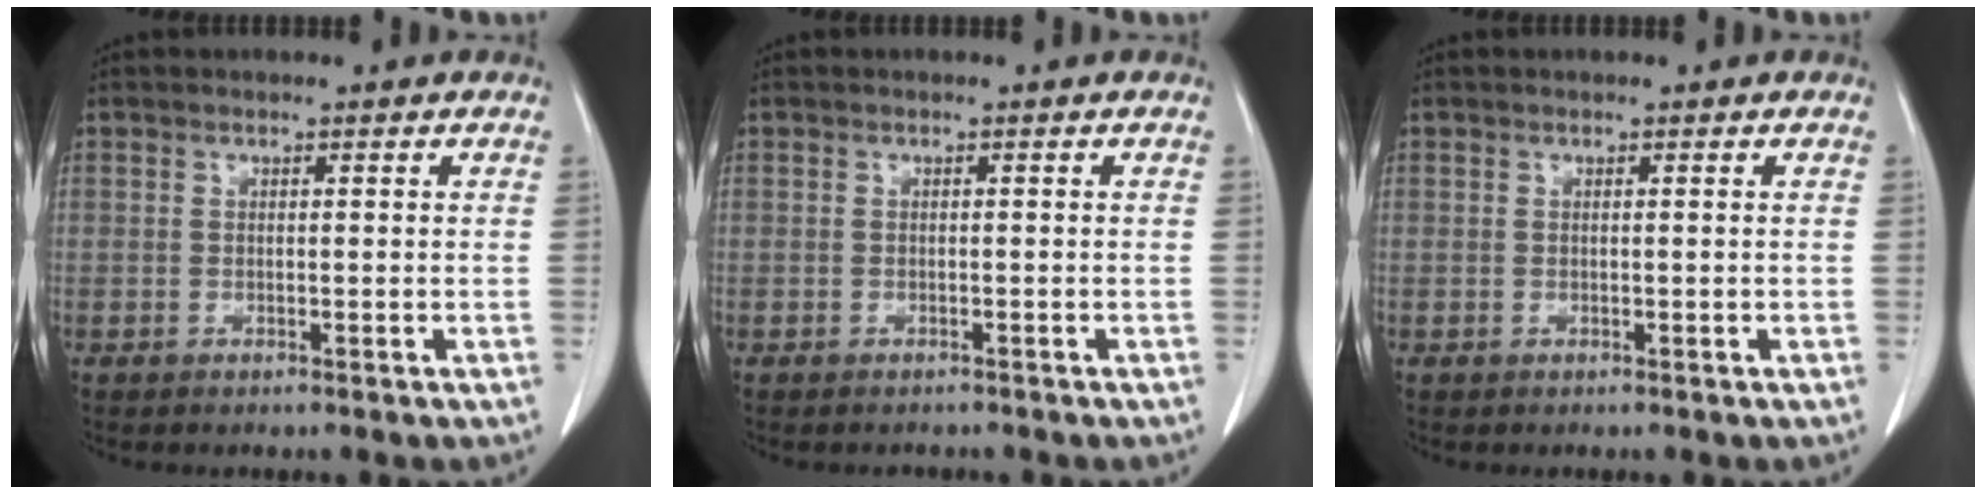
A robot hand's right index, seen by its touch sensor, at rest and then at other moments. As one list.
[{"total": 1.1, "force": [-1.1, 0.4, 0.0], "torque": [0.001, 0.000, -0.016]}, {"total": 0.0}]